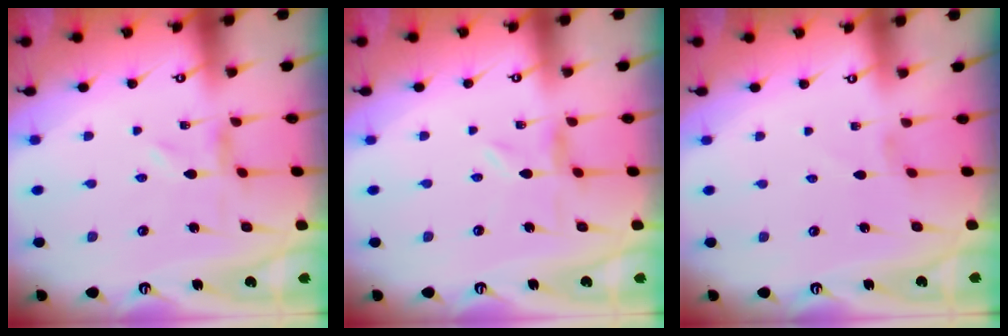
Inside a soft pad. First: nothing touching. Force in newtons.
{"total": 1.0, "press": 1.0, "slide": 0.3}
{"total": 0.0}